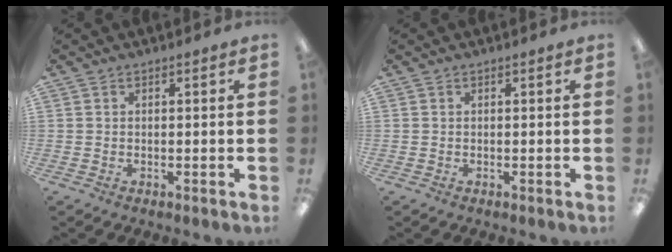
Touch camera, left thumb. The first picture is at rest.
{"total": 0.0}